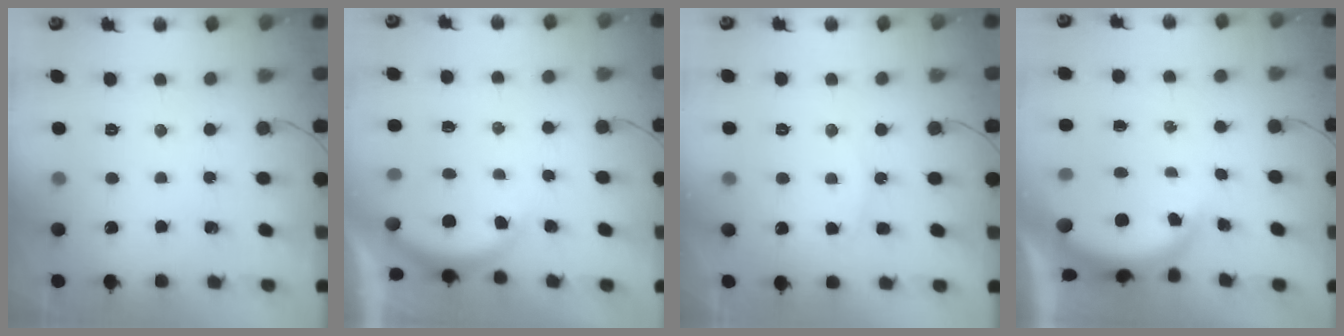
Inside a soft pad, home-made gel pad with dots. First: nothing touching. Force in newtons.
{"total": 3.2, "press": 3.2, "slide": 0.6}
{"total": 7.2, "press": 7.2, "slide": 0.4}
{"total": 4.7, "press": 4.6, "slide": 0.3}